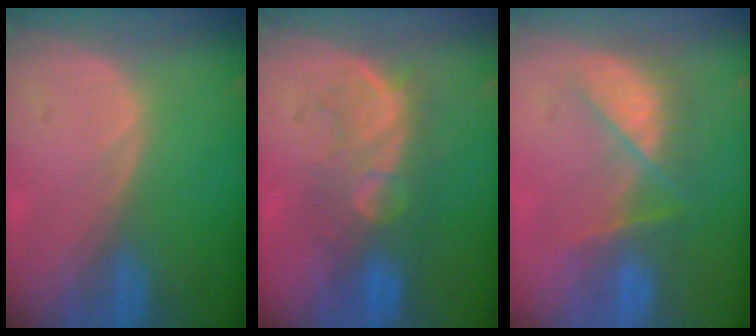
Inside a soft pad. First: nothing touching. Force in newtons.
{"total": 8.1, "press": 7.9, "slide": 1.8}
{"total": 7.3, "press": 6.9, "slide": 2.4}